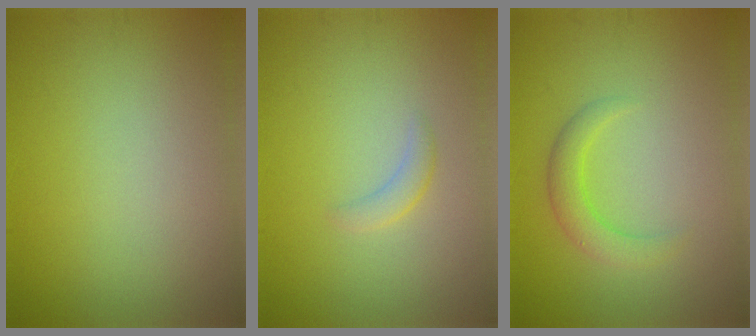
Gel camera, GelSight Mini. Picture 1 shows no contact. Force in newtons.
{"total": 1.3, "press": 1.3, "slide": 0.1}
{"total": 2.4, "press": 2.4, "slide": 0.1}